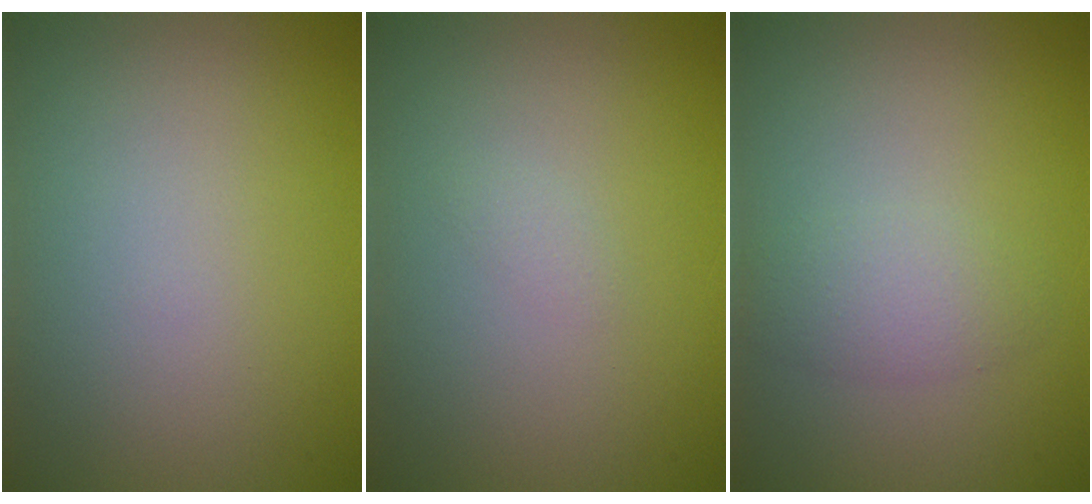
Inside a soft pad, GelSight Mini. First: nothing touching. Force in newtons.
{"total": 0.6, "press": 0.6, "slide": 0.0}
{"total": 2.1, "press": 2.1, "slide": 0.1}